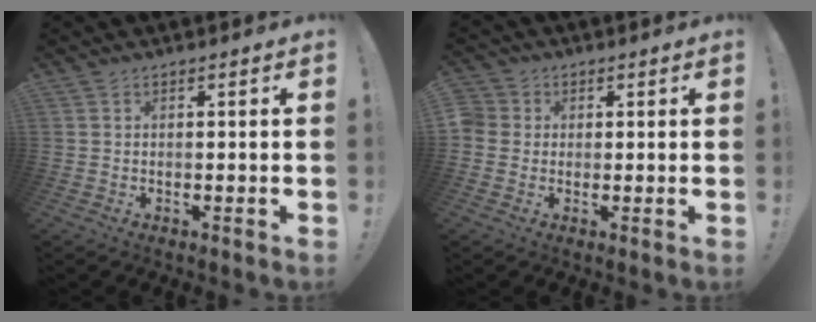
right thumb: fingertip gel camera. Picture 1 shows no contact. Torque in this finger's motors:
{"motor_torque": [-0.01, -0.29, -0.20, 0.39, 0.00]}